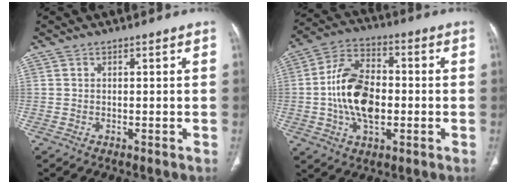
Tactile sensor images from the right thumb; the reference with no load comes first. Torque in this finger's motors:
{"motor_torque": [2.05, 1.99, 1.36, -1.01, 0.23]}